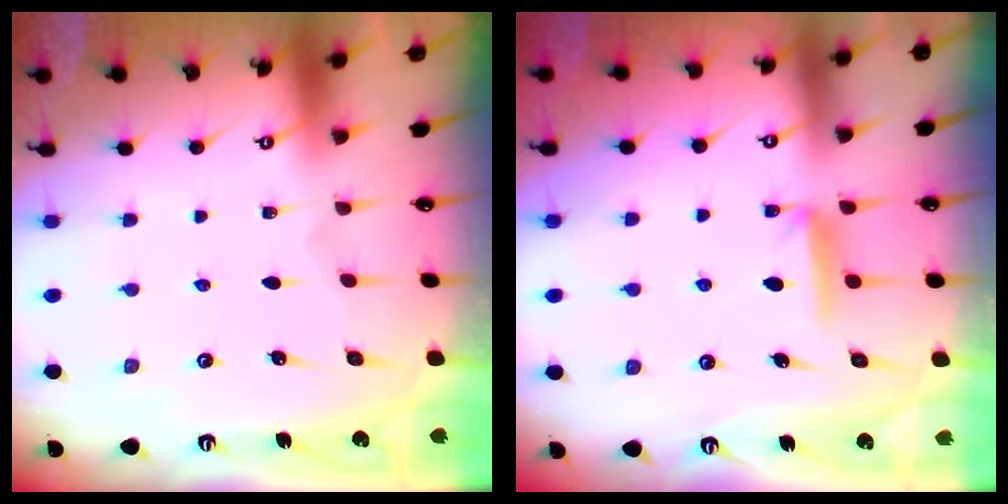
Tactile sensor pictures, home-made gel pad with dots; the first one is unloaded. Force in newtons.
{"total": 5.4, "press": 5.4, "slide": 0.5}